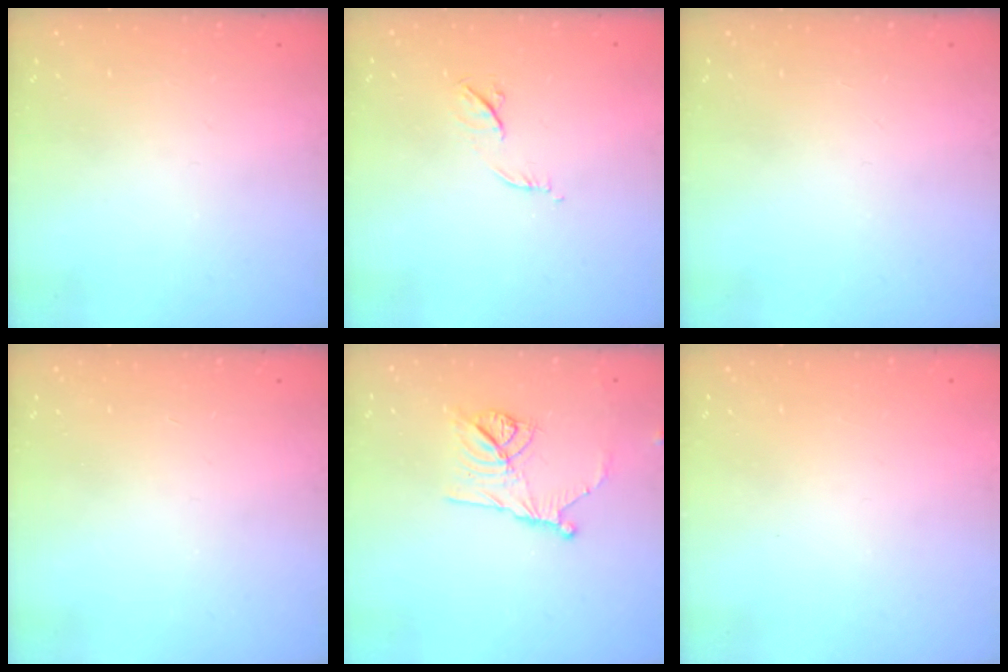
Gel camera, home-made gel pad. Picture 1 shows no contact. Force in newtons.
{"total": 6.2, "press": 6.1, "slide": 1.1}
{"total": 0.0}
{"total": 0.0}
{"total": 11.2, "press": 10.9, "slide": 2.3}
{"total": 1.5, "press": 1.5, "slide": 0.1}